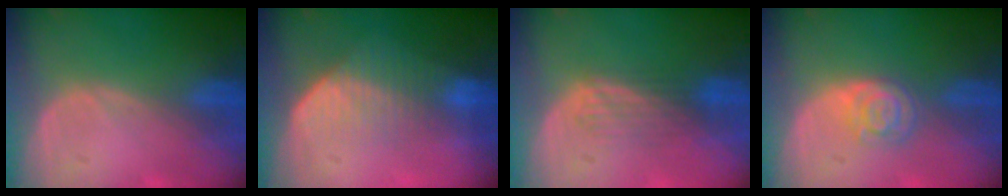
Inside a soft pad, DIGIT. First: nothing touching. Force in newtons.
{"total": 7.3, "press": 6.2, "slide": 3.7}
{"total": 3.6, "press": 3.2, "slide": 1.7}
{"total": 4.1, "press": 3.8, "slide": 1.6}